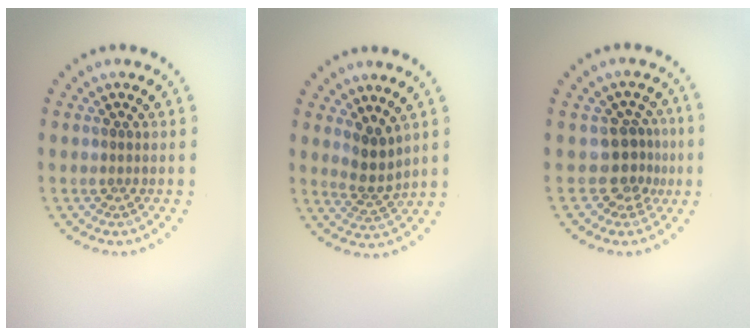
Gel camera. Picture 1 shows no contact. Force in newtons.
{"total": 2.5, "press": 2.0, "slide": 1.5}
{"total": 2.8, "press": 2.1, "slide": 1.8}